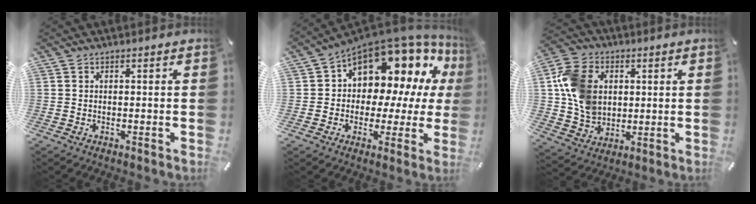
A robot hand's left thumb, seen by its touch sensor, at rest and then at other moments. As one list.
[{"total": 14.5, "force": [7.4, 9.3, 8.3], "torque": [-0.113, -0.070, 0.125]}, {"total": 12.7, "force": [1.9, 10.6, 6.7], "torque": [-0.148, 0.013, 0.038]}]